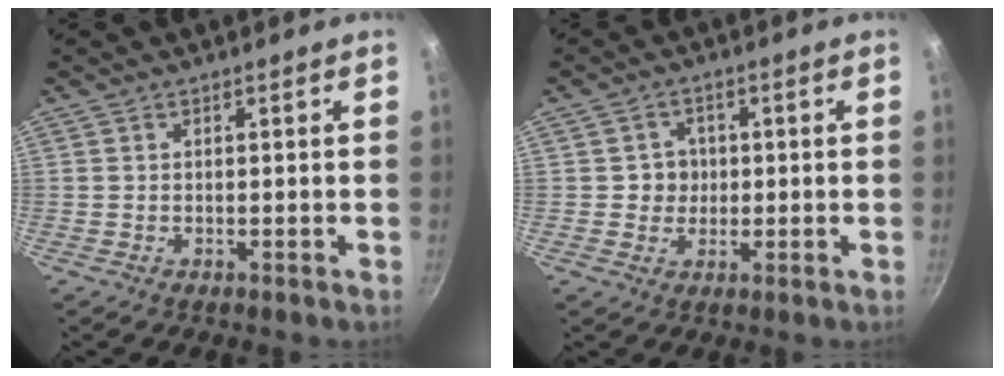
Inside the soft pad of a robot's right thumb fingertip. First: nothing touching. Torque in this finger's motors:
{"motor_torque": [0.57, 0.54, 0.34, 0.12, -0.02]}